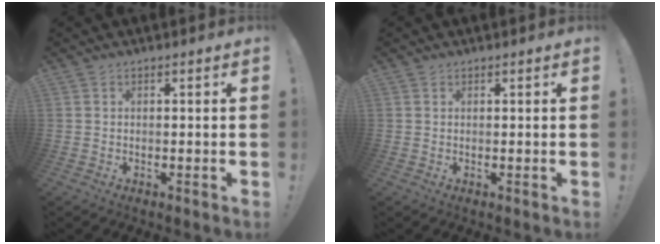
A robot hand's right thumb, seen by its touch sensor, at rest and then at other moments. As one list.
[{"total": 0.7, "force": [0.5, 0.4, 0.0], "torque": [0.006, -0.003, 0.009]}]